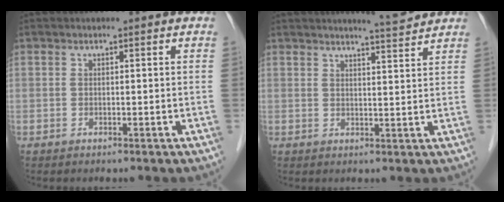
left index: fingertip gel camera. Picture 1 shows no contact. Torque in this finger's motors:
{"motor_torque": [0.52, -0.60, 0.11, 0.03]}